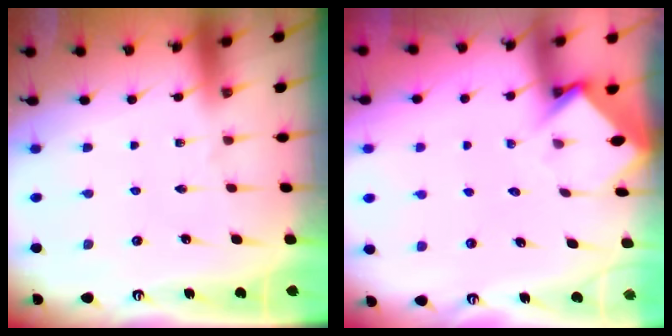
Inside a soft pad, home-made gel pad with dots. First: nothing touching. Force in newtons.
{"total": 3.6, "press": 3.6, "slide": 0.3}